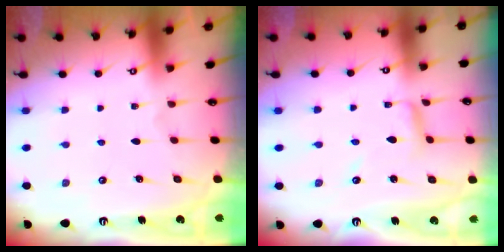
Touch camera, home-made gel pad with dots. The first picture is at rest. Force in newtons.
{"total": 5.8, "press": 5.8, "slide": 0.5}